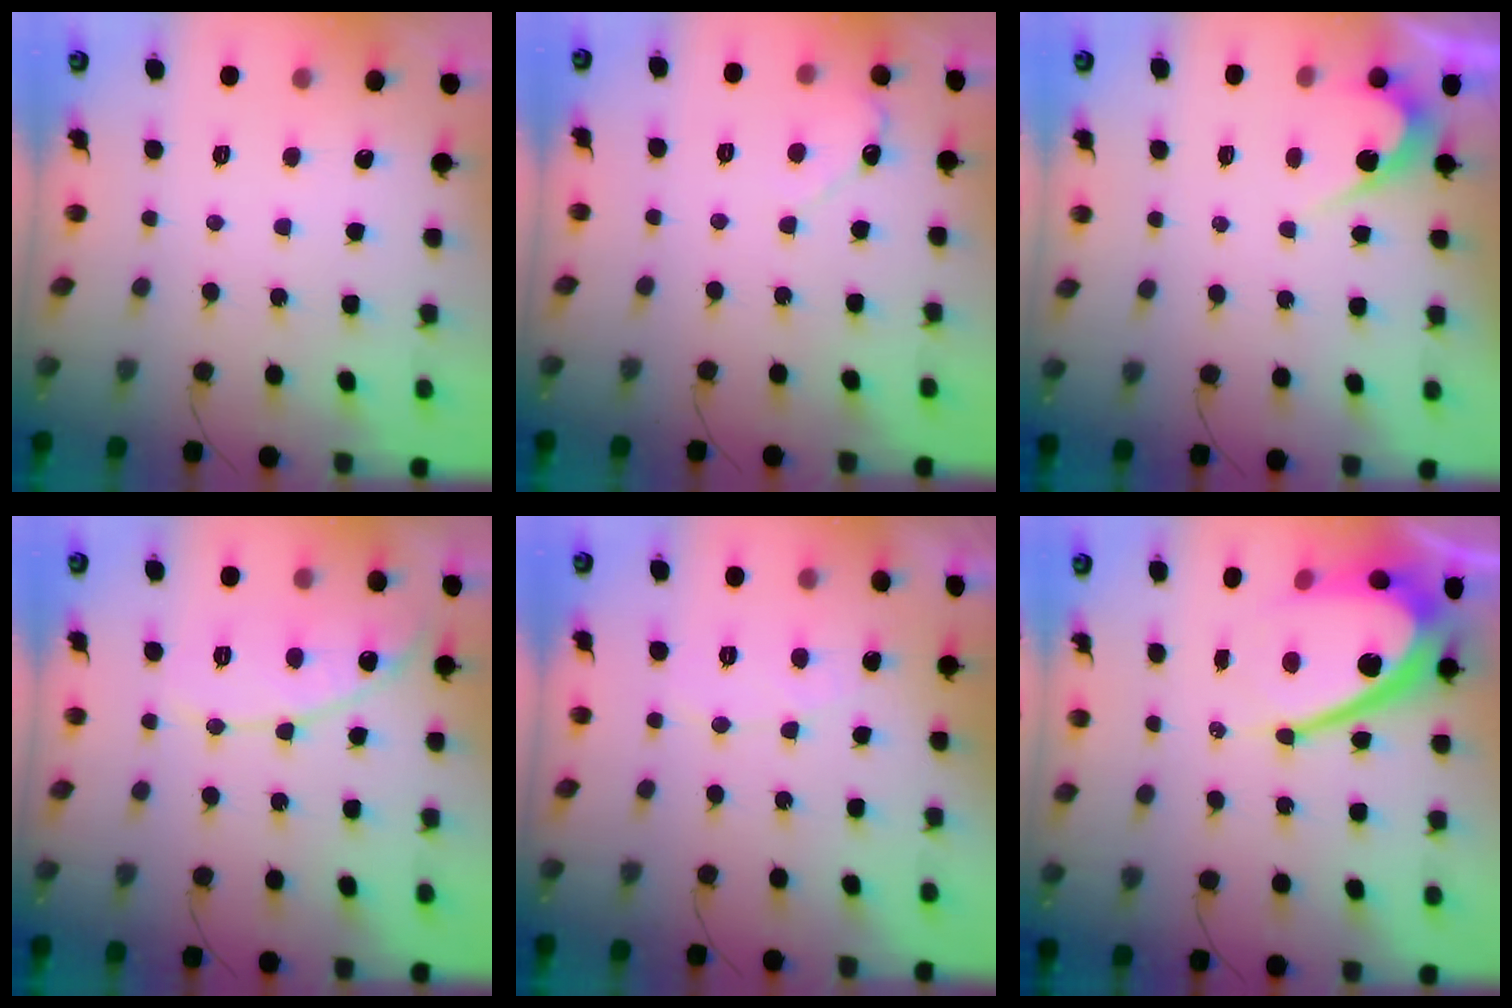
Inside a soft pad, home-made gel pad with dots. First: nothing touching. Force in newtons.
{"total": 2.8, "press": 2.7, "slide": 0.3}
{"total": 4.2, "press": 4.1, "slide": 0.3}
{"total": 10.4, "press": 10.4, "slide": 0.9}
{"total": 4.9, "press": 4.8, "slide": 0.5}
{"total": 17.2, "press": 17.2, "slide": 1.5}